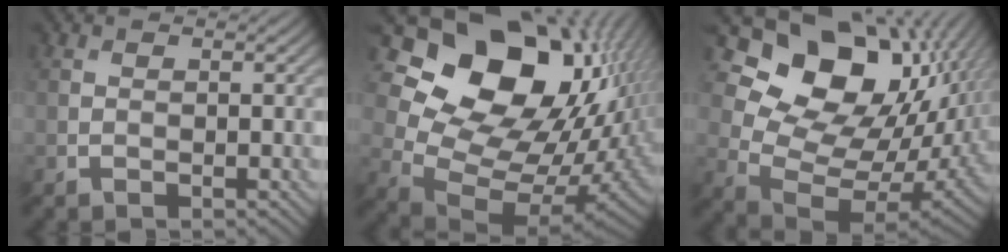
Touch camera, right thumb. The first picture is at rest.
{"total": 19.4, "force": [7.0, 13.7, 11.9], "torque": [-0.204, -0.010, 0.141]}
{"total": 17.2, "force": [6.6, 11.8, 10.7], "torque": [-0.196, 0.006, 0.131]}